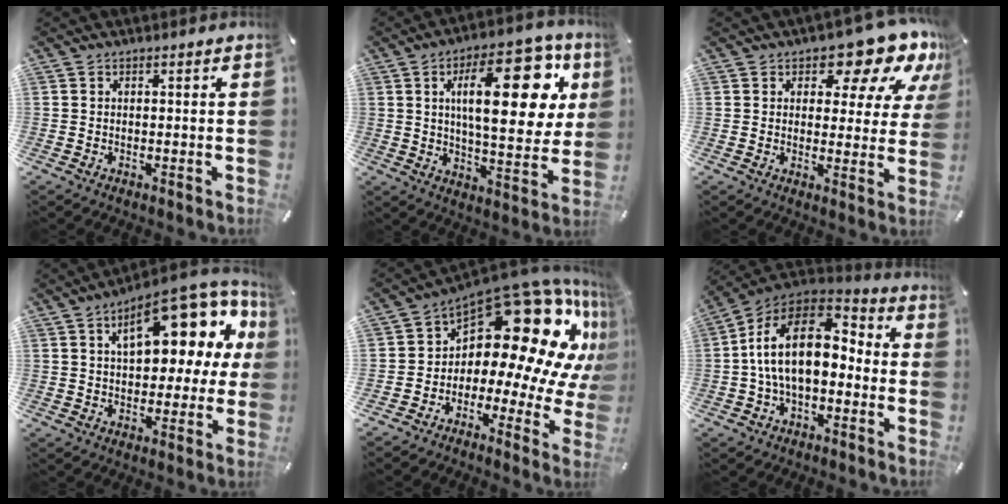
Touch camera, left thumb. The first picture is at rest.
{"total": 24.6, "force": [7.7, 10.3, 21.0], "torque": [-0.310, -0.018, 0.108]}
{"total": 12.5, "force": [8.1, 6.2, 7.3], "torque": [-0.089, -0.057, 0.134]}
{"total": 19.2, "force": [8.2, 9.7, 14.4], "torque": [-0.190, -0.043, 0.132]}
{"total": 22.3, "force": [9.5, 12.3, 15.9], "torque": [-0.223, -0.100, 0.169]}
{"total": 17.9, "force": [0.6, 10.7, 14.3], "torque": [-0.286, 0.012, 0.006]}